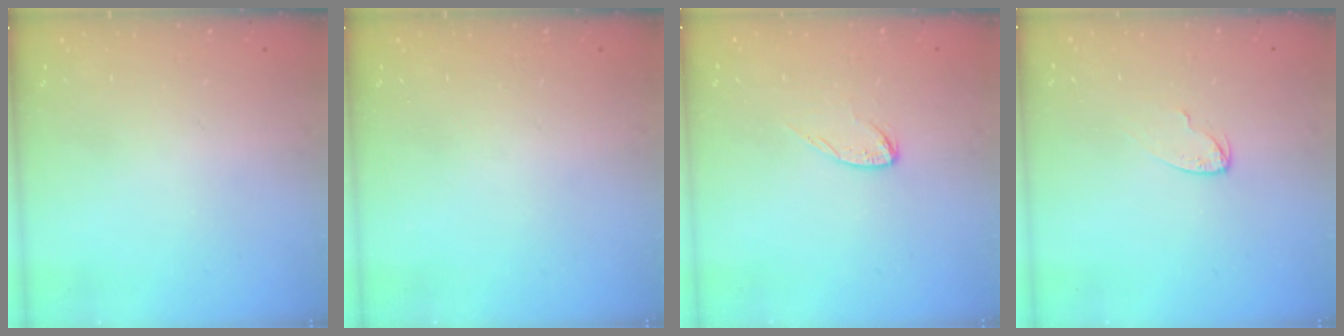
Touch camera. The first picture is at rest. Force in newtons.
{"total": 0.0}
{"total": 6.1, "press": 6.1, "slide": 0.4}
{"total": 4.7, "press": 4.6, "slide": 0.5}